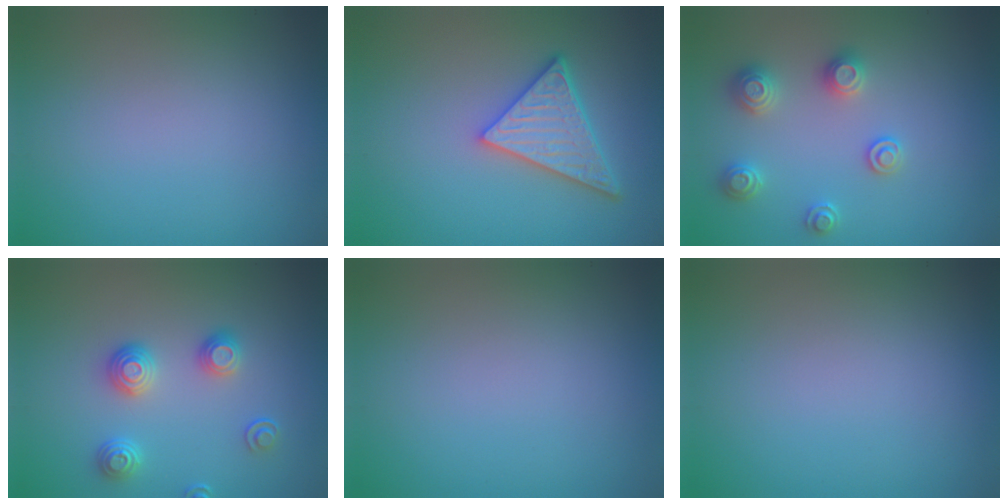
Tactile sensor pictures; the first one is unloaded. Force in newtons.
{"total": 4.7, "press": 4.2, "slide": 2.2}
{"total": 2.8, "press": 2.8, "slide": 0.5}
{"total": 3.0, "press": 2.6, "slide": 1.3}
{"total": 0.0}
{"total": 0.0}